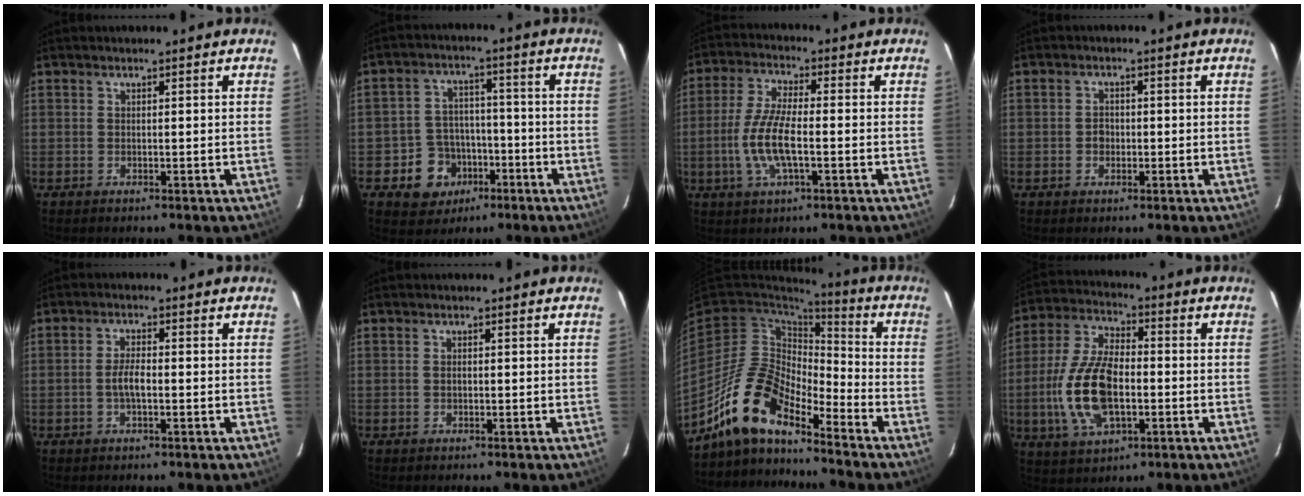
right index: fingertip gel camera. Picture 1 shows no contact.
{"total": 9.0, "force": [-4.2, 7.7, 2.0], "torque": [-0.059, 0.030, -0.051]}
{"total": 9.5, "force": [-2.3, 2.6, 8.9], "torque": [-0.187, -0.001, -0.048]}
{"total": 2.3, "force": [-0.5, 1.9, 1.1], "torque": [-0.019, 0.006, -0.009]}
{"total": 3.5, "force": [-0.8, 1.1, 3.2], "torque": [-0.065, 0.003, -0.015]}
{"total": 0.8, "force": [-0.1, 0.5, 0.7], "torque": [-0.012, 0.002, -0.003]}
{"total": 13.5, "force": [-11.1, 4.3, 6.5], "torque": [-0.124, 0.010, -0.224]}
{"total": 15.4, "force": [-3.0, 7.6, 13.0], "torque": [-0.280, 0.003, -0.053]}